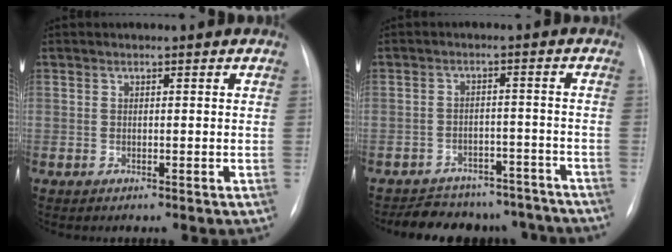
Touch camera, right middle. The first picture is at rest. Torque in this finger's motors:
{"motor_torque": [0.20, -0.24, 0.07, 0.04]}